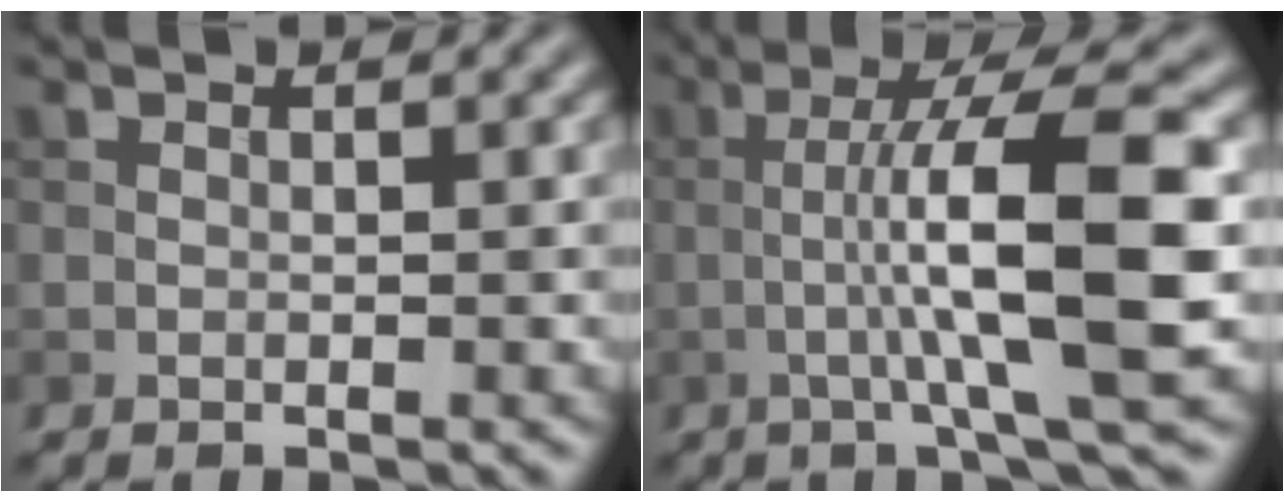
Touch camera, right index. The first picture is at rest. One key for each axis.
{"total": 10.0, "fx": -1.2, "fy": 1.5, "fz": 9.8, "tx": -0.139, "ty": 0.017, "tz": -0.020}